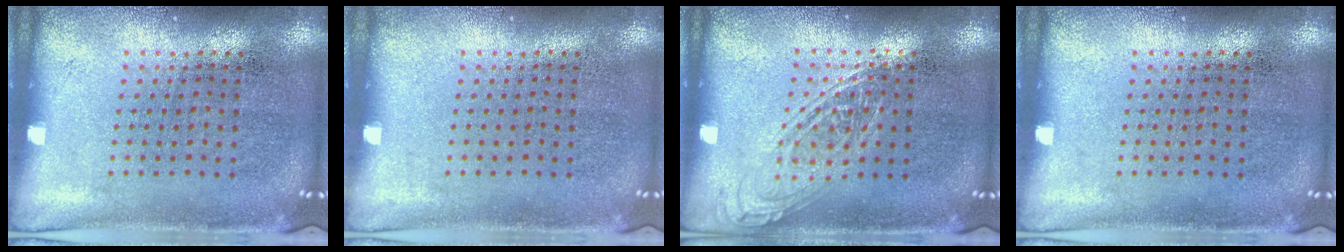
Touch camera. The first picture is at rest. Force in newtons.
{"total": 0.0}
{"total": 1.0, "press": 1.0, "slide": 0.1}
{"total": 0.0}